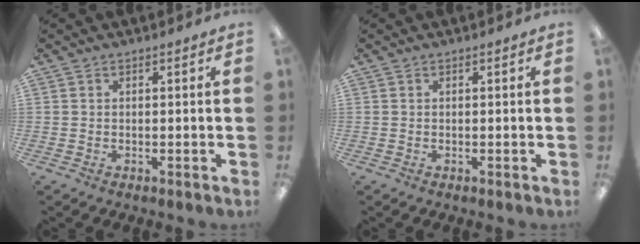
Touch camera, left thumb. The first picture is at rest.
{"total": 0.0}